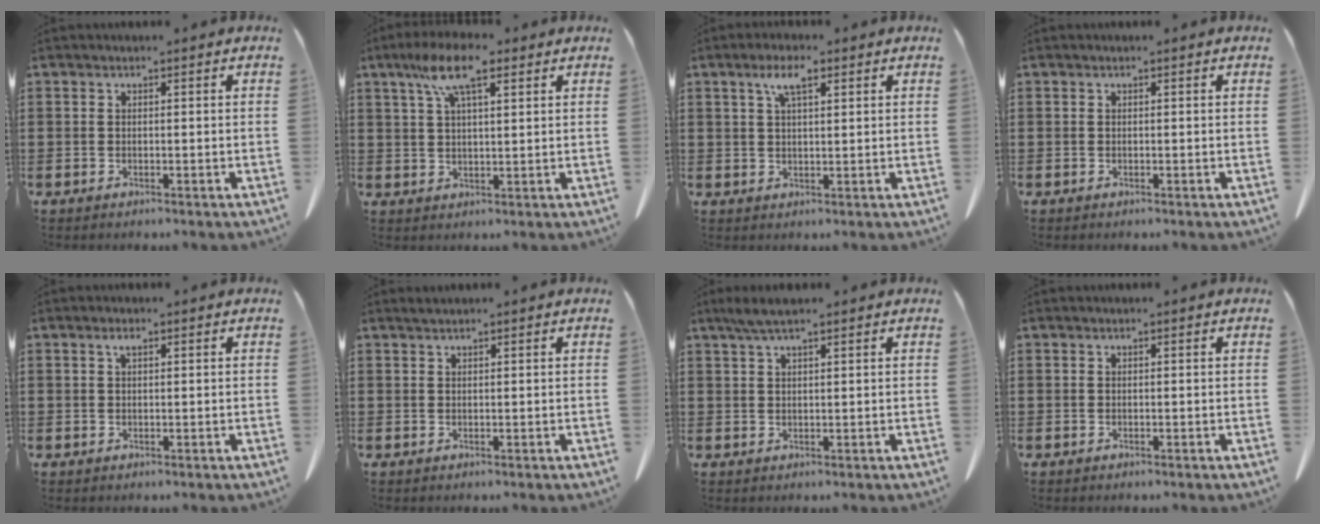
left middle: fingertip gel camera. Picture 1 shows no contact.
{"total": 8.6, "force": [4.9, 2.3, 6.7], "torque": [-0.141, 0.005, 0.087]}
{"total": 4.4, "force": [2.3, 1.3, 3.5], "torque": [-0.070, 0.003, 0.039]}
{"total": 0.0}
{"total": 1.1, "force": [0.5, 0.4, 0.9], "torque": [-0.021, 0.002, 0.010]}
{"total": 0.7, "force": [0.6, 0.0, 0.4], "torque": [-0.010, -0.003, 0.013]}
{"total": 3.1, "force": [1.9, 0.4, 2.4], "torque": [-0.049, 0.000, 0.035]}
{"total": 0.0}